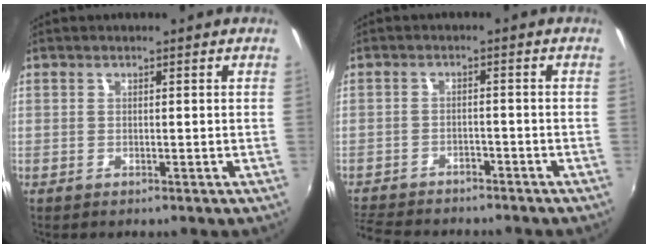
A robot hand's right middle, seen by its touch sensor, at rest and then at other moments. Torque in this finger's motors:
{"motor_torque": [1.07, -1.07, 0.15, 0.05]}